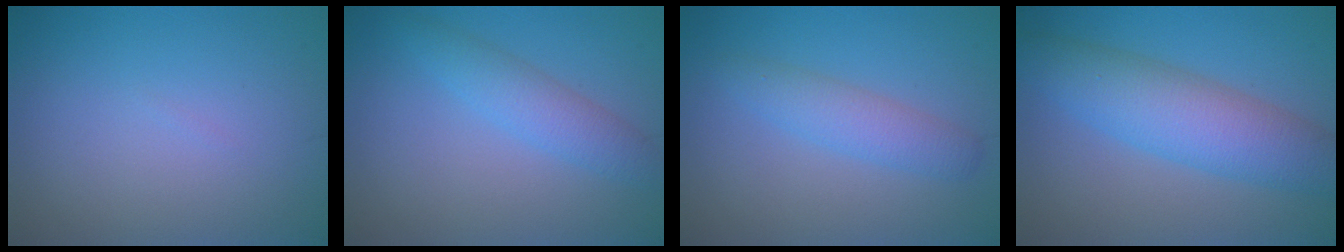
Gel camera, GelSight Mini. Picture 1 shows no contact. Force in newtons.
{"total": 2.9, "press": 2.9, "slide": 0.1}
{"total": 2.8, "press": 2.8, "slide": 0.1}
{"total": 6.5, "press": 6.5, "slide": 0.0}